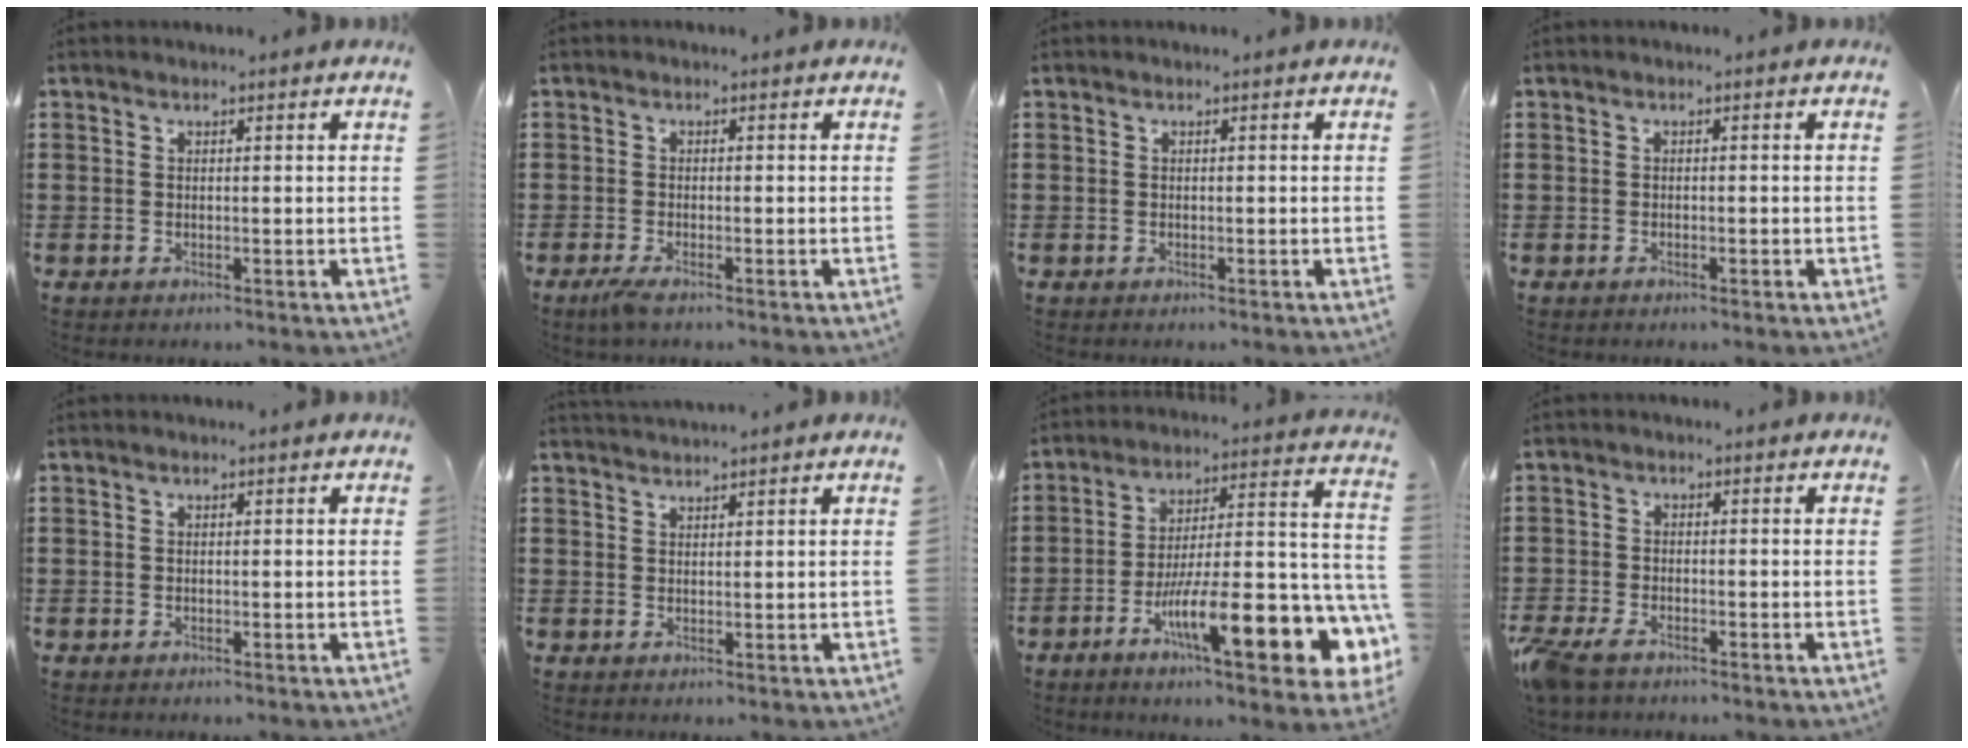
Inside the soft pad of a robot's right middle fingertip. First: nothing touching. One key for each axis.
{"total": 1.5, "fx": -0.9, "fy": 0.1, "fz": 1.3, "tx": -0.028, "ty": -0.008, "tz": -0.017}
{"total": 0.0}
{"total": 0.5, "fx": -0.4, "fy": 0.0, "fz": 0.3, "tx": -0.010, "ty": -0.006, "tz": -0.005}
{"total": 0.0}
{"total": 1.7, "fx": 1.7, "fy": 0.0, "fz": -0.1, "tx": -0.001, "ty": 0.003, "tz": 0.032}
{"total": 15.8, "fx": -6.7, "fy": 3.6, "fz": 13.9, "tx": -0.225, "ty": -0.017, "tz": -0.108}
{"total": 2.9, "fx": -2.4, "fy": 0.8, "fz": 1.5, "tx": -0.054, "ty": -0.008, "tz": -0.054}